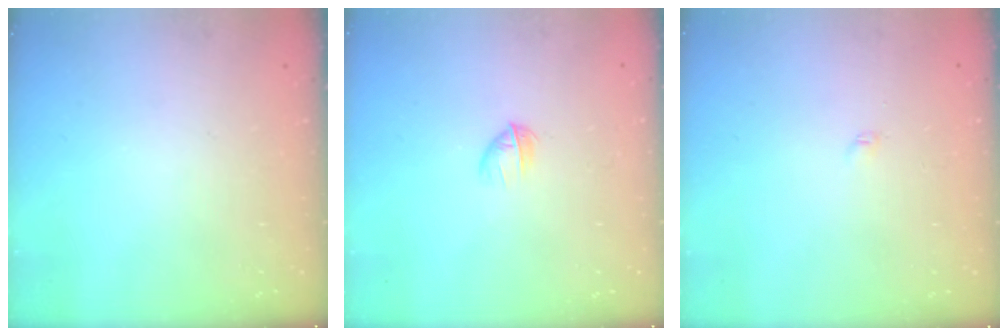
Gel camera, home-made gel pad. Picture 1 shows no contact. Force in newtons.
{"total": 3.3, "press": 3.2, "slide": 1.0}
{"total": 2.1, "press": 2.0, "slide": 0.3}